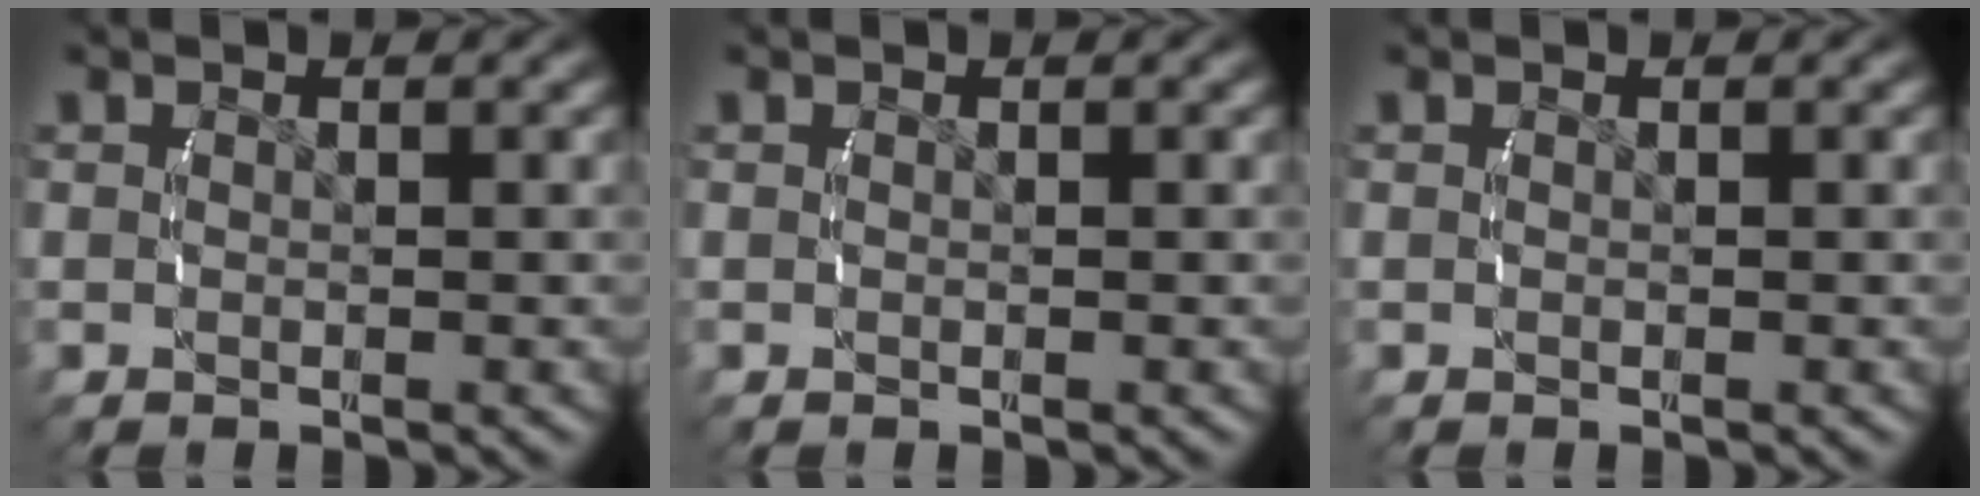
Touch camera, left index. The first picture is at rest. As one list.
[{"total": 0.0}, {"total": 0.0}]